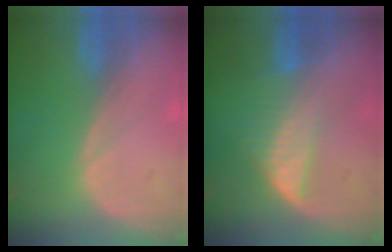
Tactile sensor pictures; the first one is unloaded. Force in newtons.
{"total": 6.7, "press": 5.9, "slide": 3.2}